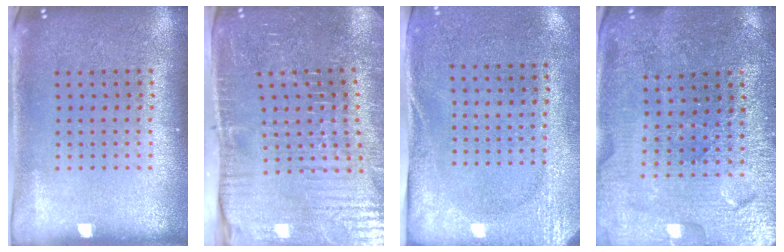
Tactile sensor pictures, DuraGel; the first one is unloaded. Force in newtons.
{"total": 4.7, "press": 4.6, "slide": 1.1}
{"total": 2.8, "press": 2.2, "slide": 1.7}
{"total": 3.2, "press": 3.2, "slide": 0.1}